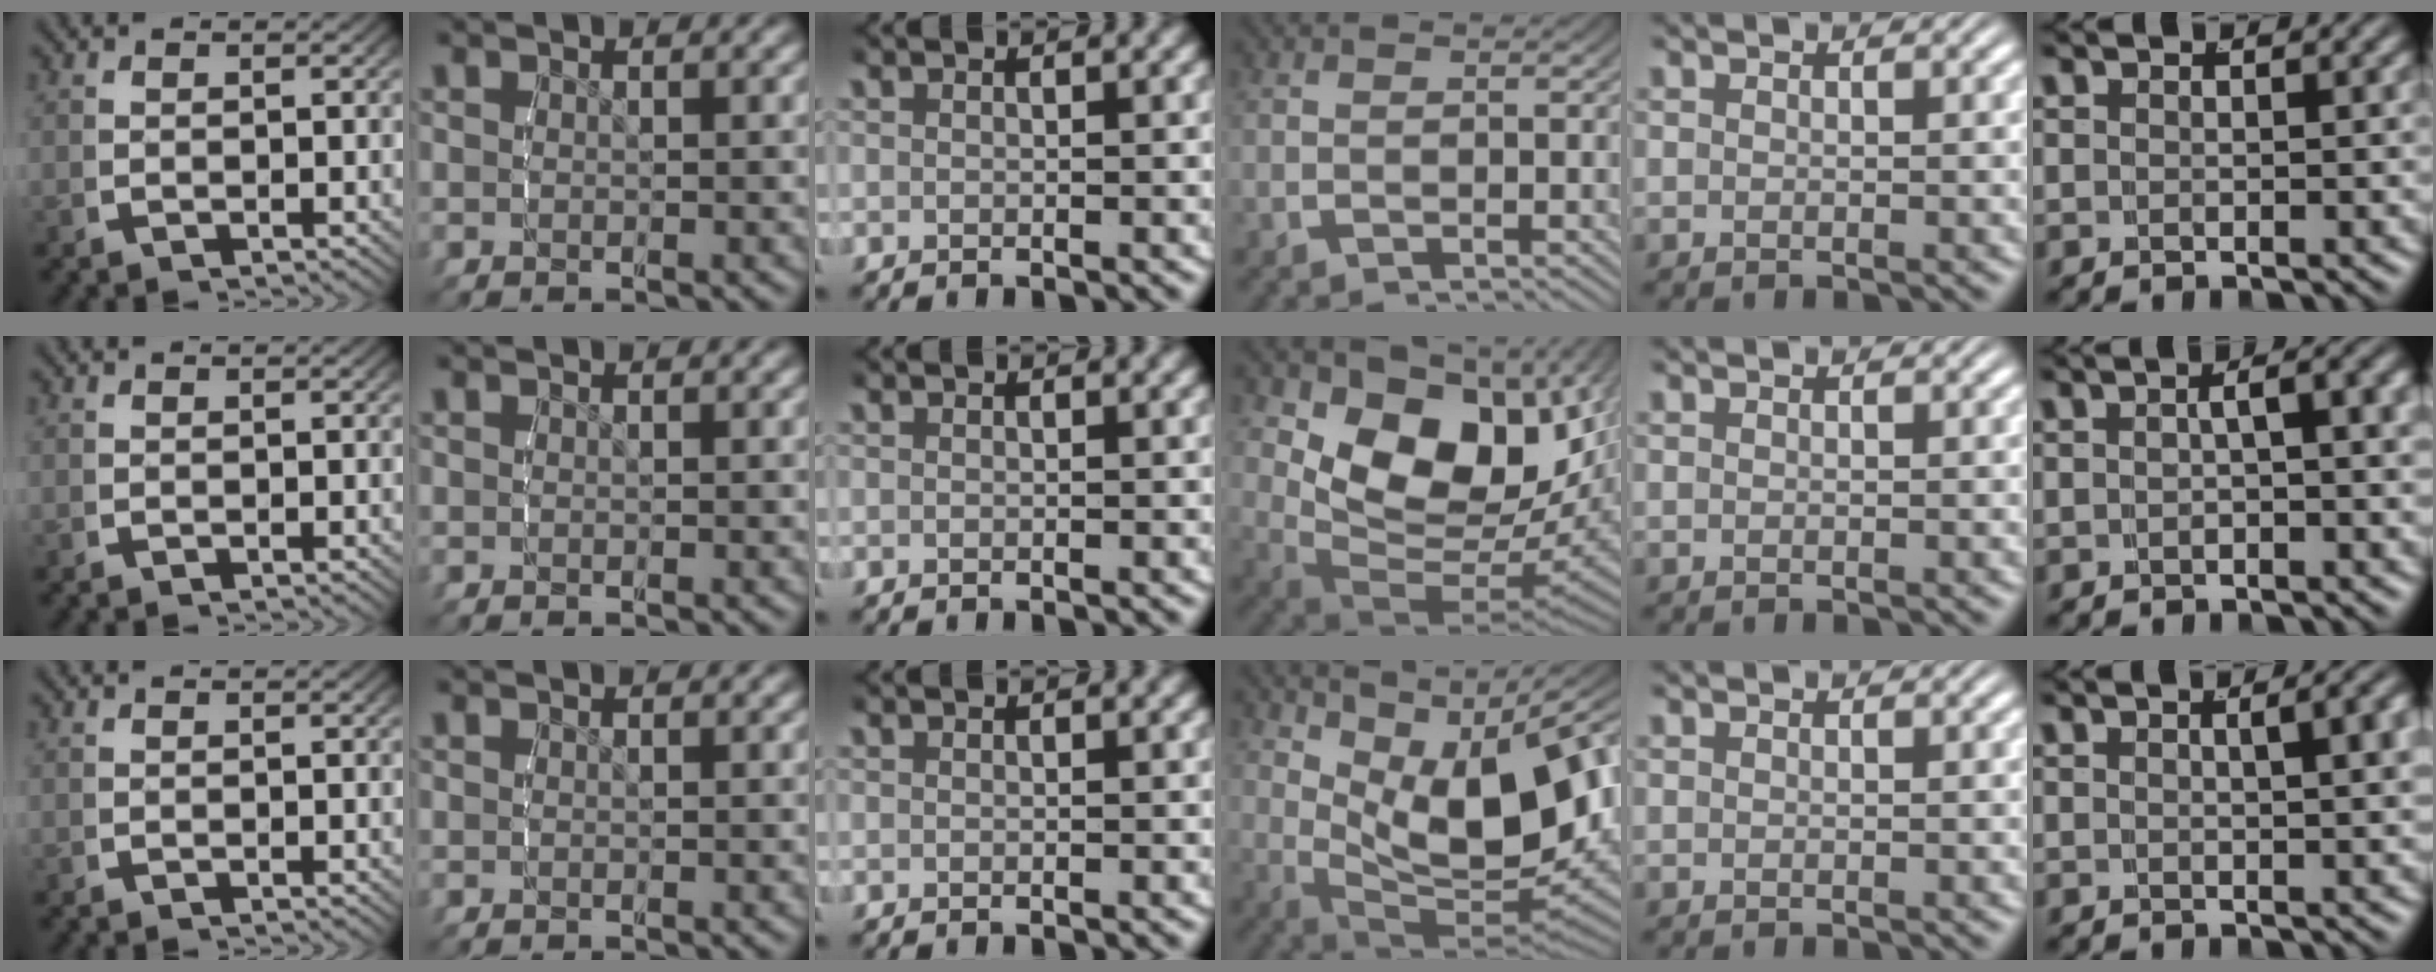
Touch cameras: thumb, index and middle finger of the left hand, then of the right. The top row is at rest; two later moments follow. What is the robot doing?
{"motion": "lift_and_place", "object": "lipstick"}